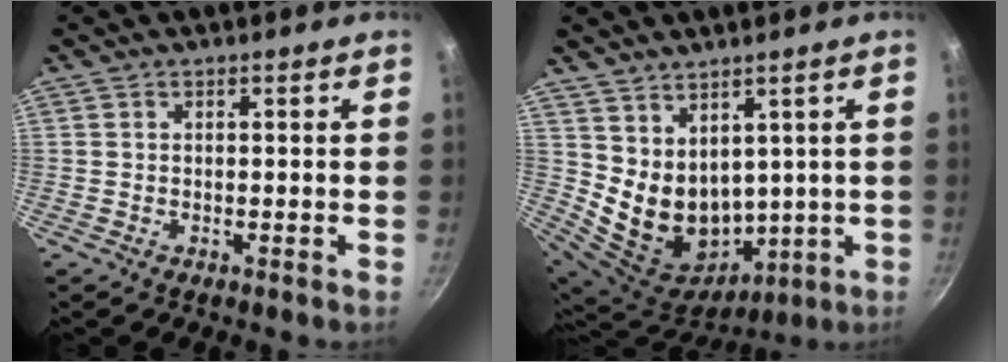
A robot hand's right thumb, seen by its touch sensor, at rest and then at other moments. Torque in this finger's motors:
{"motor_torque": [-0.42, 0.74, 0.80, 0.86, 0.40]}